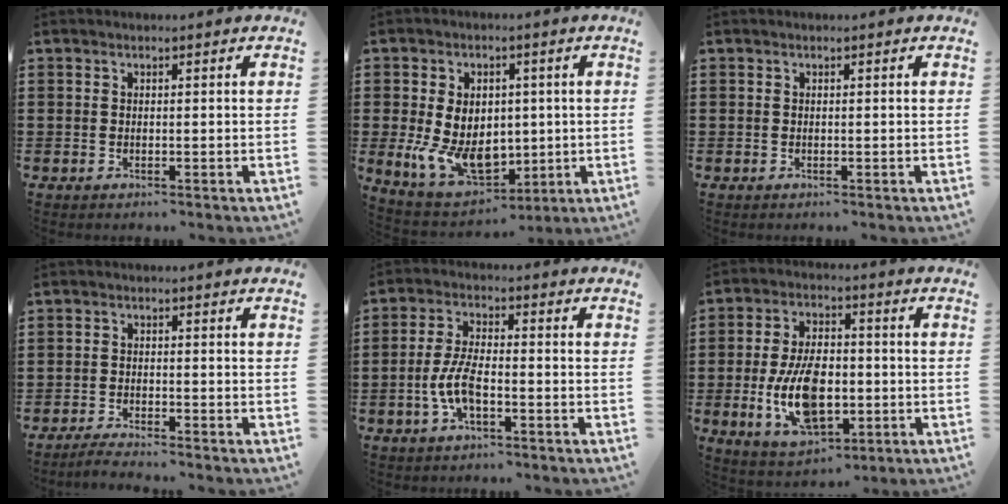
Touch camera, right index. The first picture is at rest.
{"total": 9.9, "force": [-0.6, 7.2, 6.8], "torque": [-0.145, 0.003, -0.009]}
{"total": 0.0}
{"total": 1.7, "force": [-1.6, -0.2, 0.2], "torque": [-0.008, -0.001, -0.032]}
{"total": 6.5, "force": [-1.9, 2.6, 5.7], "torque": [-0.131, -0.003, -0.043]}
{"total": 12.0, "force": [-2.3, 6.6, 9.7], "torque": [-0.191, -0.005, -0.042]}